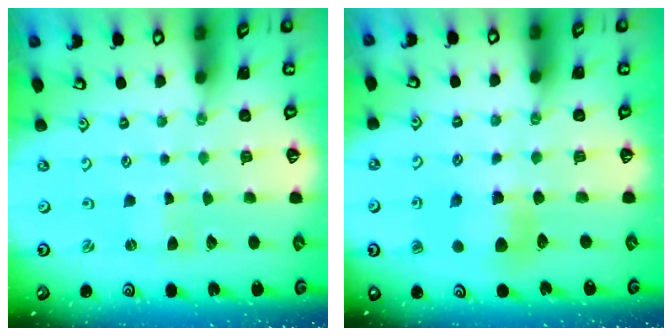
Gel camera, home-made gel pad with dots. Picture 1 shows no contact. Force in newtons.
{"total": 7.1, "press": 7.1, "slide": 0.5}